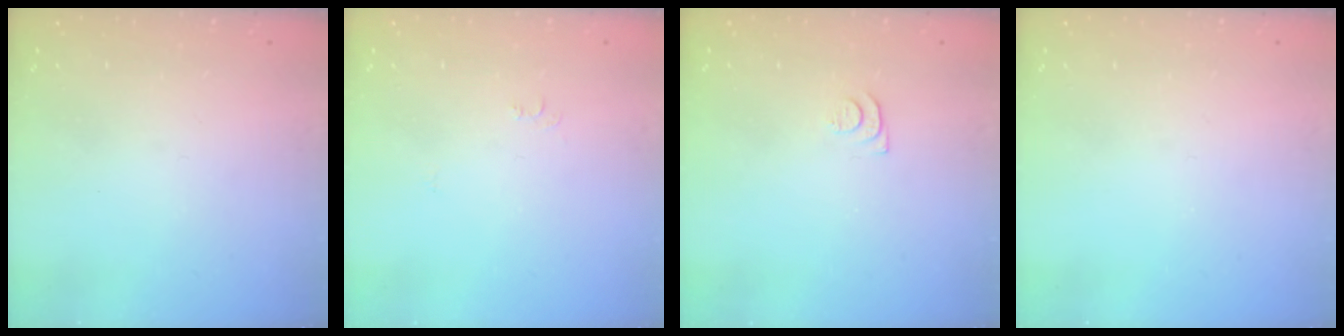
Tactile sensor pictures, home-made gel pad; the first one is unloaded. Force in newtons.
{"total": 4.3, "press": 4.3, "slide": 0.6}
{"total": 4.1, "press": 4.0, "slide": 0.6}
{"total": 0.0}